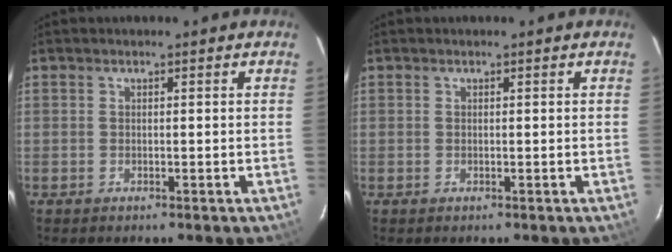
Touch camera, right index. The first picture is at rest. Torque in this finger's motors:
{"motor_torque": [0.00, 0.00, 0.00, 0.00]}